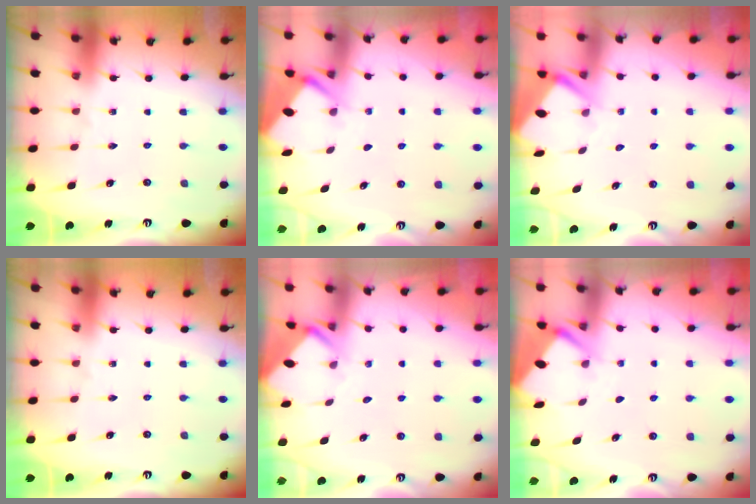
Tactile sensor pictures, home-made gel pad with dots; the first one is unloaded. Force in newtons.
{"total": 2.6, "press": 2.6, "slide": 0.3}
{"total": 3.4, "press": 3.4, "slide": 0.3}
{"total": 0.0}
{"total": 3.5, "press": 3.5, "slide": 0.1}
{"total": 2.6, "press": 2.6, "slide": 0.4}